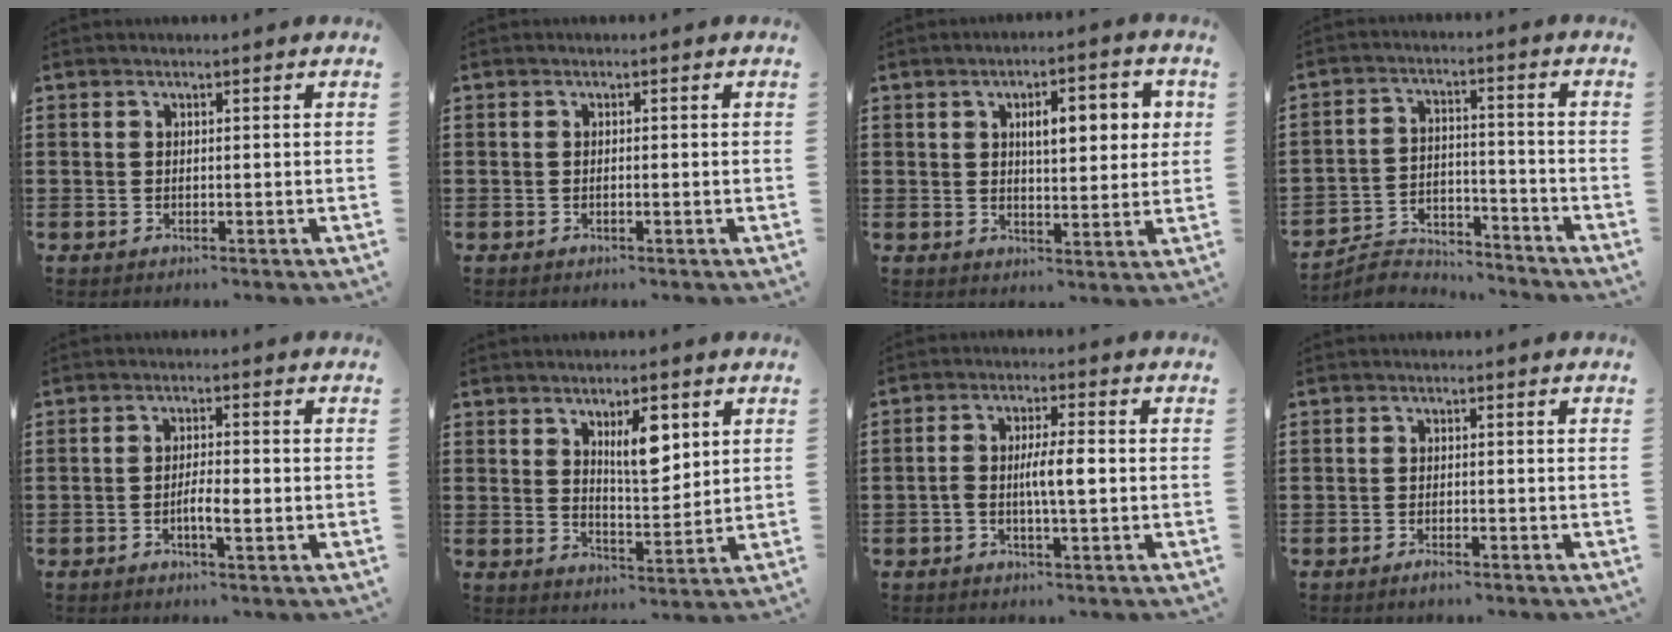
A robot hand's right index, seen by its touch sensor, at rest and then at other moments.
{"total": 0.0}
{"total": 6.0, "force": [1.7, 2.1, 5.4], "torque": [-0.085, -0.001, 0.020]}
{"total": 5.3, "force": [-5.2, 0.9, 0.6], "torque": [-0.018, 0.012, -0.105]}
{"total": 3.4, "force": [-1.0, 0.6, 3.1], "torque": [-0.055, 0.002, -0.020]}
{"total": 7.0, "force": [3.1, 2.8, 5.7], "torque": [-0.088, -0.006, 0.046]}
{"total": 5.2, "force": [-0.7, 1.0, 5.0], "torque": [-0.104, -0.001, -0.020]}
{"total": 1.1, "force": [-0.8, 0.1, 0.7], "torque": [-0.013, -0.004, -0.014]}